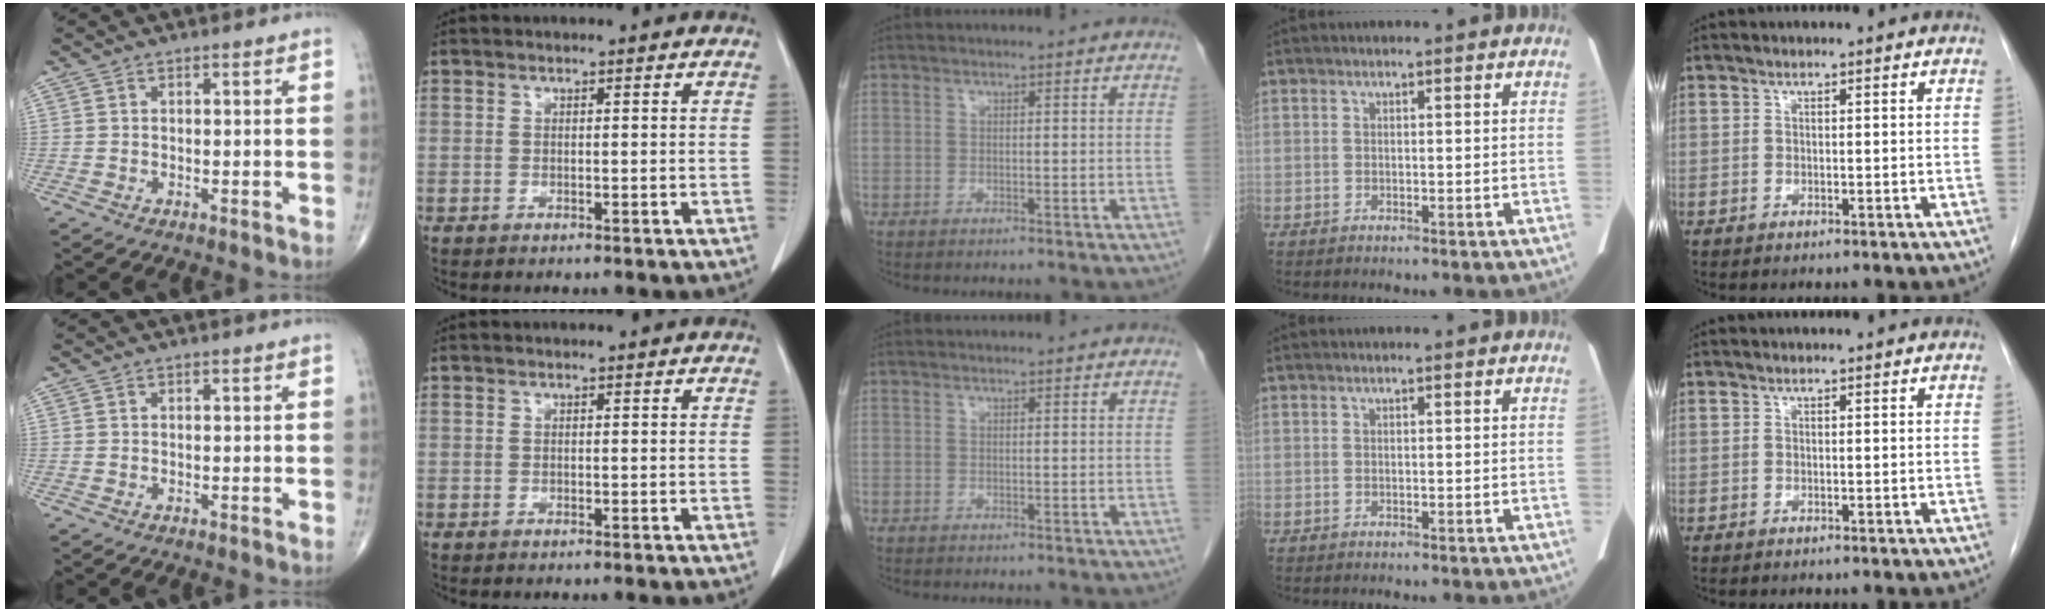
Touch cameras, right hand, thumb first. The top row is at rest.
{}